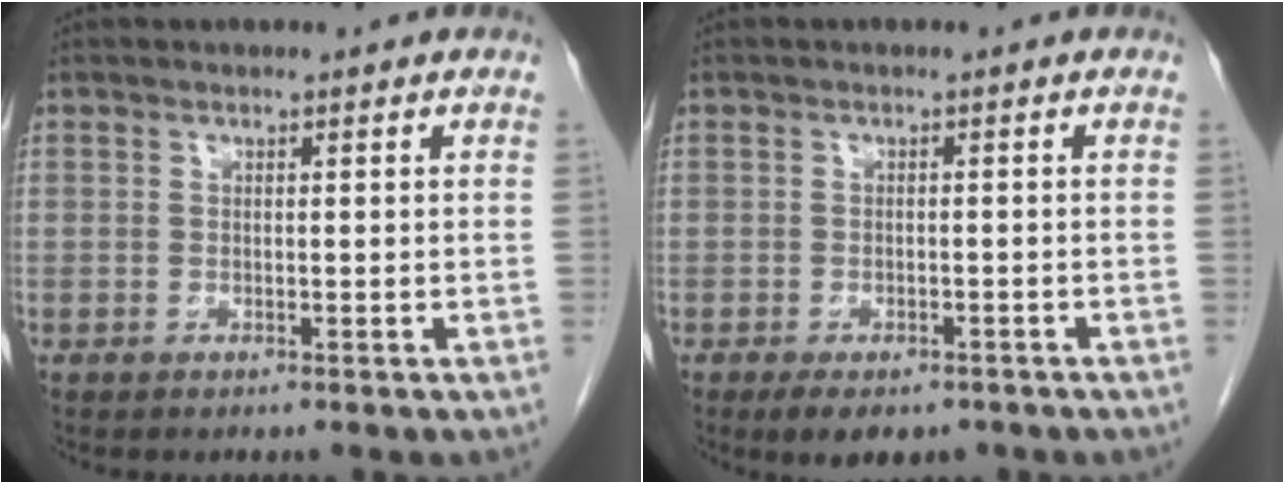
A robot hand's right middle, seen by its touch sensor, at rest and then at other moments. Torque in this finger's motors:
{"motor_torque": [0.43, -0.23, 0.11, 0.03]}